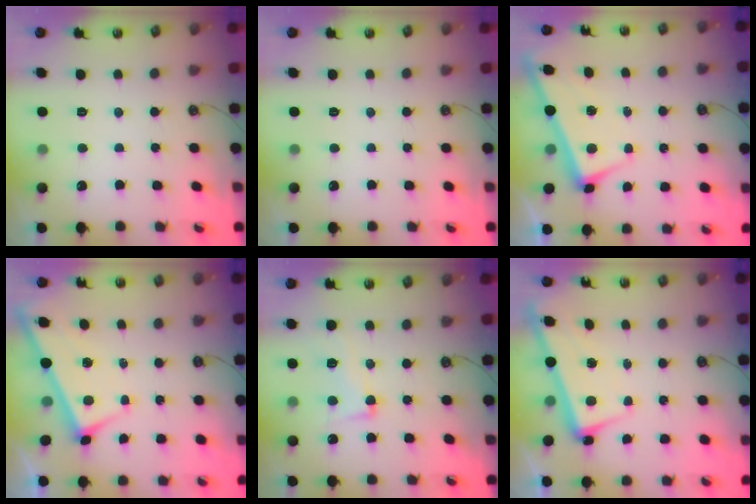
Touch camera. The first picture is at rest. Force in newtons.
{"total": 0.0}
{"total": 2.6, "press": 2.6, "slide": 0.4}
{"total": 2.8, "press": 2.8, "slide": 0.3}
{"total": 4.7, "press": 4.4, "slide": 1.6}
{"total": 2.2, "press": 2.0, "slide": 0.9}